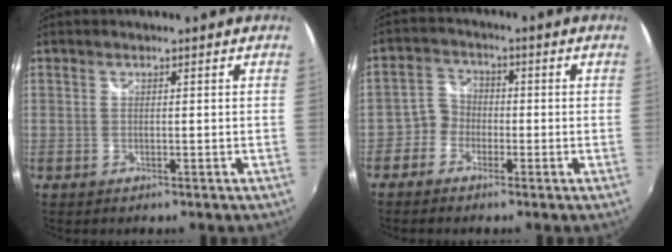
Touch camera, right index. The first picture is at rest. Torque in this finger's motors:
{"motor_torque": [-0.45, 0.09, -0.53, -0.21]}